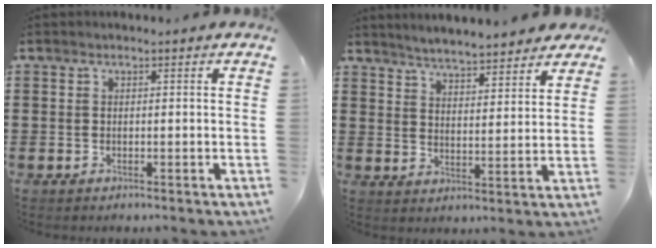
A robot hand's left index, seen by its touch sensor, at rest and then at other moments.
{"total": 4.1, "force": [4.1, -0.1, 0.4], "torque": [-0.029, -0.024, 0.070]}